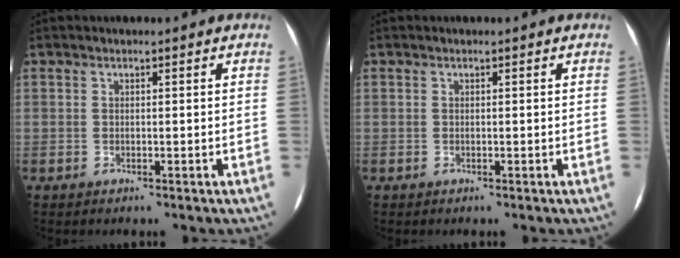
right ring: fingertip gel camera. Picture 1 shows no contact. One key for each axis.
{"total": 0.0}